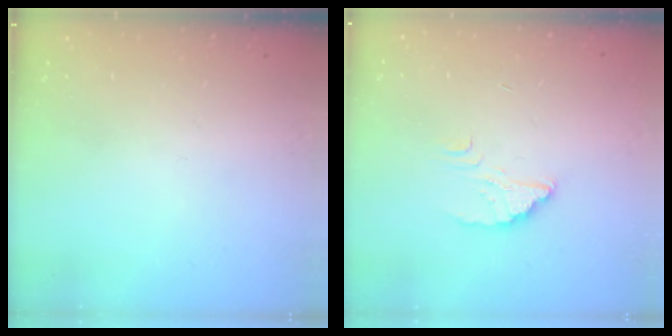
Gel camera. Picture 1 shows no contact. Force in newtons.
{"total": 2.2, "press": 2.2, "slide": 0.1}